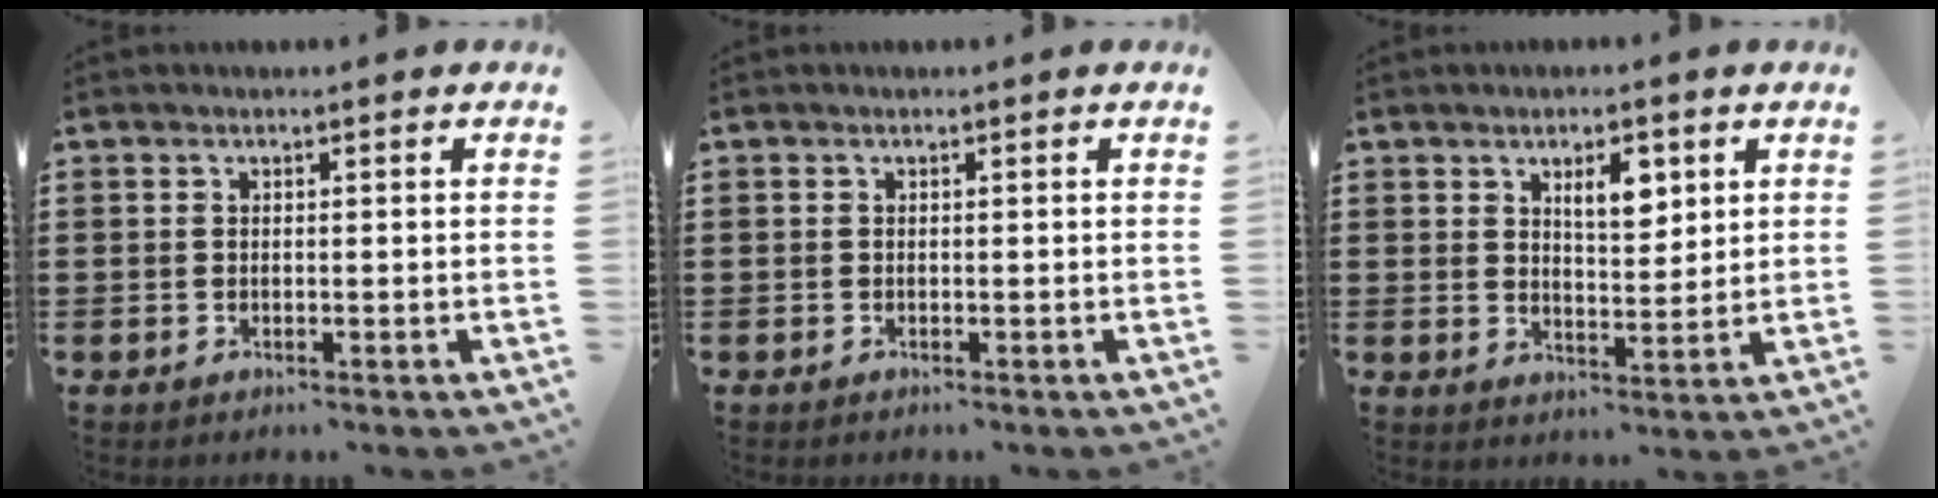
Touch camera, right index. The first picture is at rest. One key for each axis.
{"total": 0.0}
{"total": 5.0, "fx": 2.4, "fy": 2.1, "fz": 3.9, "tx": -0.060, "ty": -0.001, "tz": 0.036}